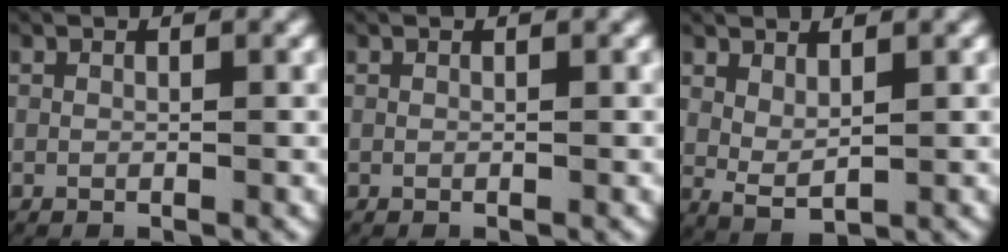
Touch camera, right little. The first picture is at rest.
{"total": 0.0}
{"total": 2.6, "force": [0.7, 1.5, 2.0], "torque": [-0.049, -0.016, 0.023]}